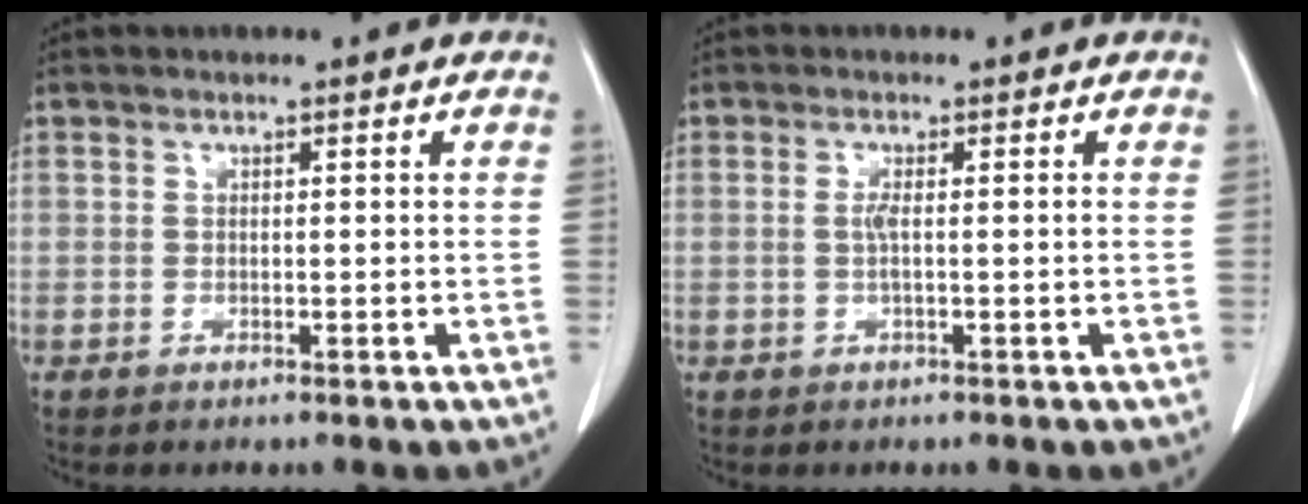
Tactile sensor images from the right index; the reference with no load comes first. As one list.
[{"total": 1.6, "force": [-0.1, -0.1, 1.6], "torque": [-0.034, 0.001, -0.002]}]